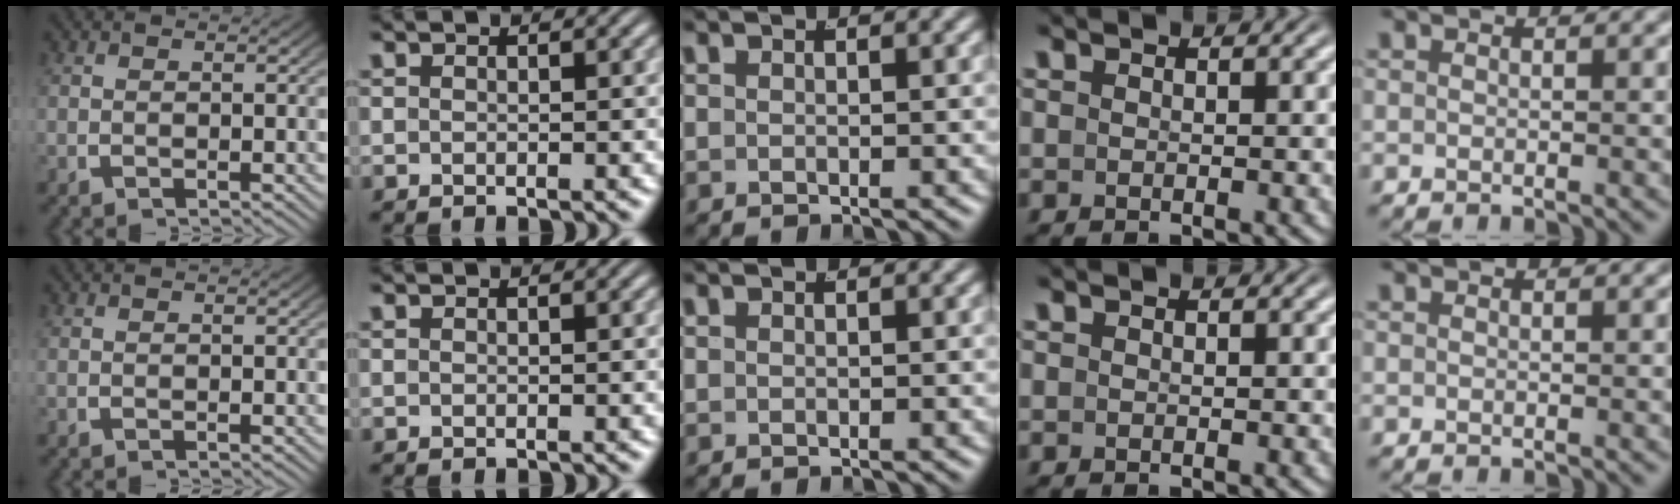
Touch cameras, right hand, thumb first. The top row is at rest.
{}